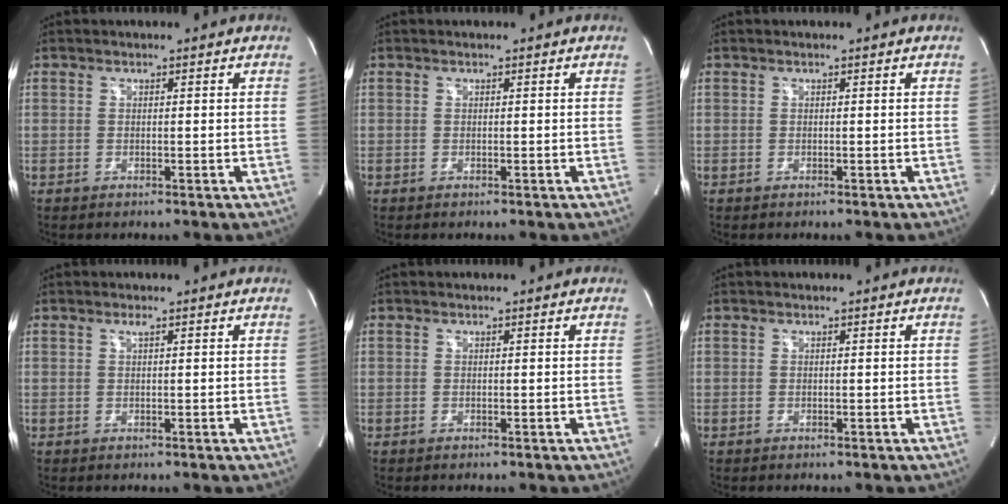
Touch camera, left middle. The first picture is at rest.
{"total": 0.0}
{"total": 0.0}
{"total": 0.6, "force": [0.4, 0.0, 0.5], "torque": [-0.011, 0.001, 0.007]}
{"total": 0.0}
{"total": 0.0}